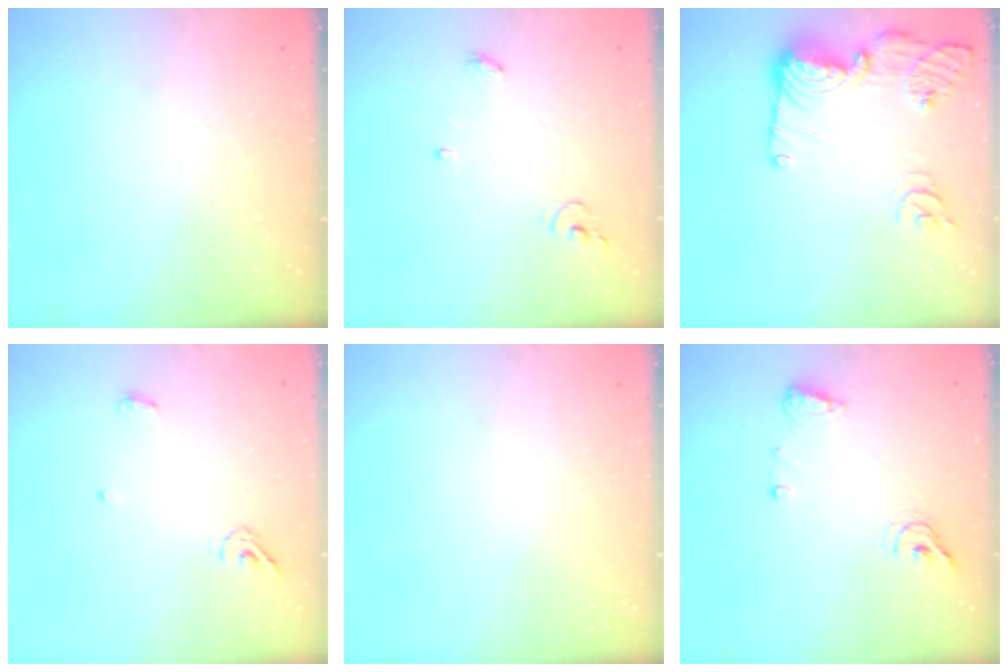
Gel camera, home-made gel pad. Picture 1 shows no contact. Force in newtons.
{"total": 4.2, "press": 4.1, "slide": 0.3}
{"total": 15.8, "press": 15.7, "slide": 1.8}
{"total": 4.9, "press": 4.8, "slide": 1.0}
{"total": 0.0}
{"total": 8.2, "press": 8.1, "slide": 1.5}